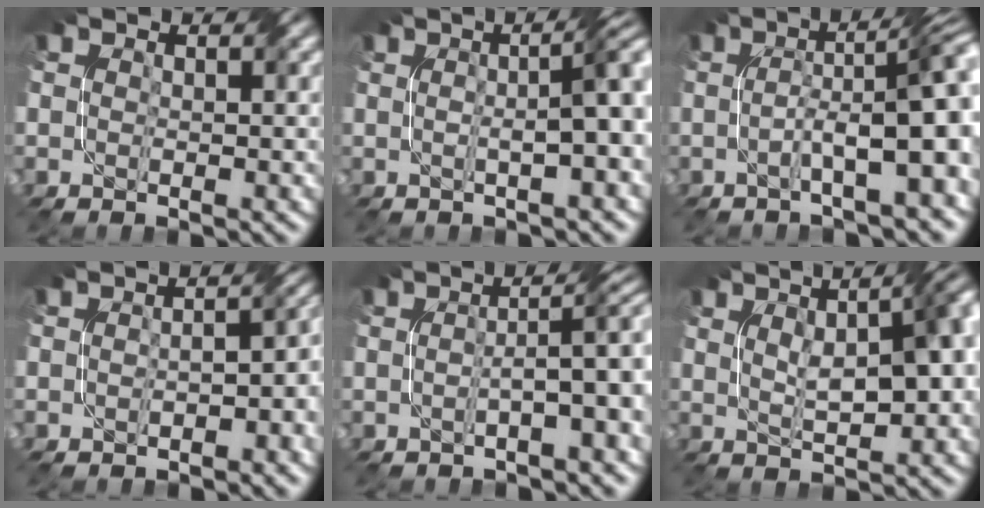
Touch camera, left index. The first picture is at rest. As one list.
[{"total": 5.8, "force": [0.7, 1.2, 5.6], "torque": [-0.060, 0.017, 0.006]}, {"total": 8.6, "force": [-0.7, 1.8, 8.3], "torque": [-0.122, 0.022, -0.016]}, {"total": 4.9, "force": [-1.4, 2.2, 4.2], "torque": [-0.037, 0.001, -0.018]}, {"total": 5.0, "force": [-0.4, 1.0, 4.9], "torque": [-0.068, 0.016, -0.011]}, {"total": 9.1, "force": [2.0, 3.4, 8.2], "torque": [-0.102, 0.023, 0.022]}]